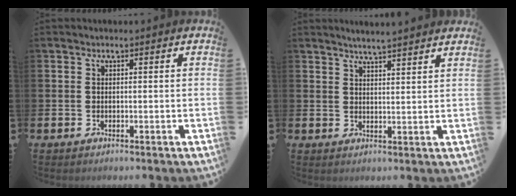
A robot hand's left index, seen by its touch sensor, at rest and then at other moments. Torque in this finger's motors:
{"motor_torque": [1.16, -0.98, 0.46, 0.07]}